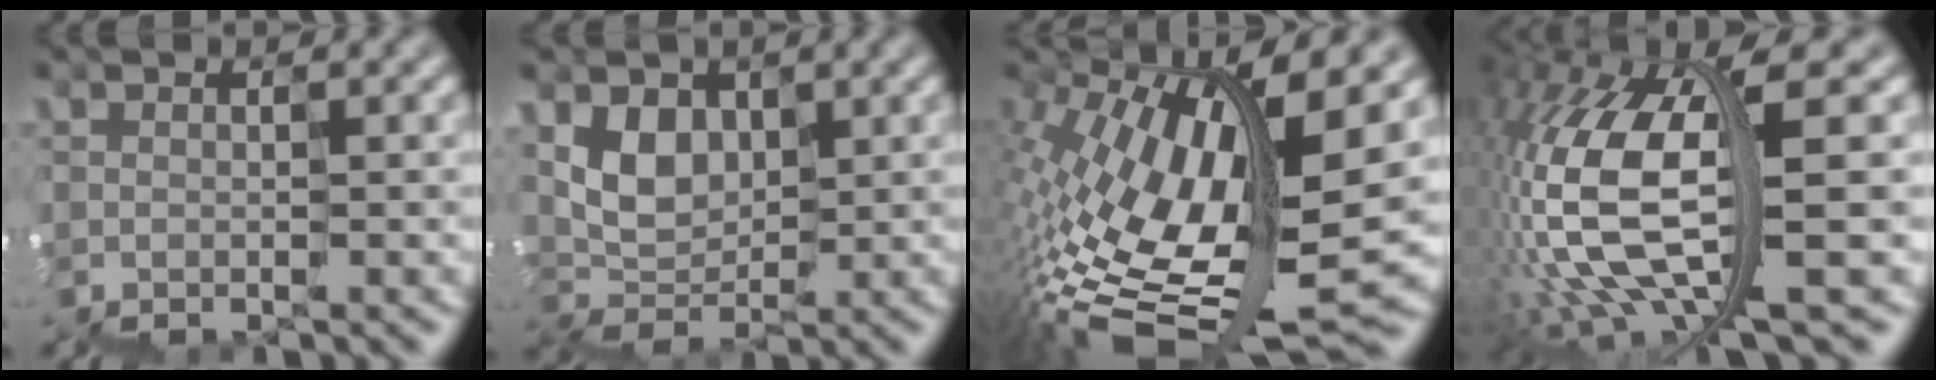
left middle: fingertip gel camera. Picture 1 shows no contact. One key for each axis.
{"total": 3.0, "fx": 1.7, "fy": 2.3, "fz": 0.7, "tx": -0.017, "ty": 0.002, "tz": 0.032}
{"total": 13.8, "fx": -0.3, "fy": 5.6, "fz": 12.6, "tx": -0.251, "ty": 0.002, "tz": 0.000}
{"total": 10.8, "fx": -0.6, "fy": 4.1, "fz": 10.0, "tx": -0.234, "ty": 0.004, "tz": -0.012}